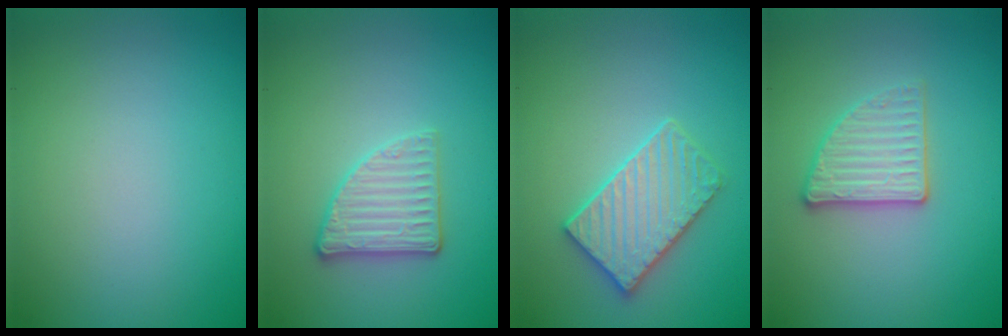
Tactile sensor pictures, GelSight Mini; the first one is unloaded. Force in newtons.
{"total": 2.8, "press": 2.7, "slide": 0.8}
{"total": 3.4, "press": 3.4, "slide": 0.3}
{"total": 2.9, "press": 2.7, "slide": 1.1}